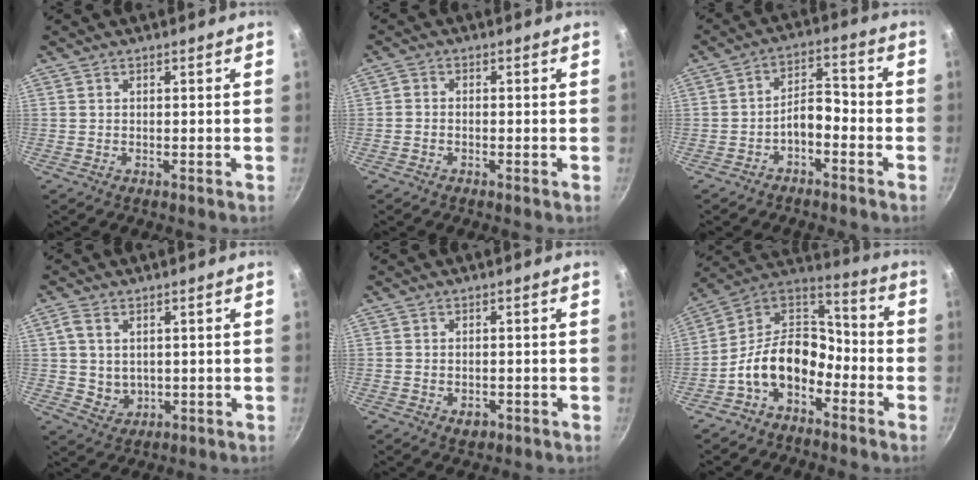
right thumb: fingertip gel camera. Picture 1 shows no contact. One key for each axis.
{"total": 1.5, "fx": -1.0, "fy": 0.8, "fz": 0.7, "tx": -0.017, "ty": 0.012, "tz": -0.023}
{"total": 5.5, "fx": -2.9, "fy": 2.8, "fz": 3.8, "tx": -0.048, "ty": 0.046, "tz": -0.050}
{"total": 5.4, "fx": 1.1, "fy": 4.2, "fz": 3.1, "tx": -0.049, "ty": -0.010, "tz": 0.030}
{"total": 2.6, "fx": -0.9, "fy": 1.8, "fz": 1.6, "tx": -0.022, "ty": 0.001, "tz": -0.010}
{"total": 14.3, "fx": -6.3, "fy": 9.4, "fz": 8.8, "tx": -0.117, "ty": 0.077, "tz": -0.141}